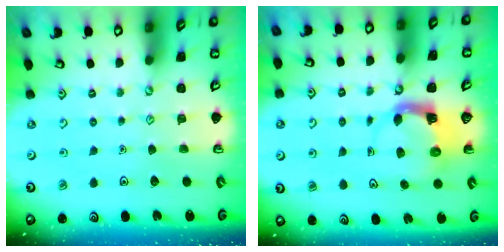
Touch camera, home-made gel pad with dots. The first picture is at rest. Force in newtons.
{"total": 3.9, "press": 3.9, "slide": 0.6}